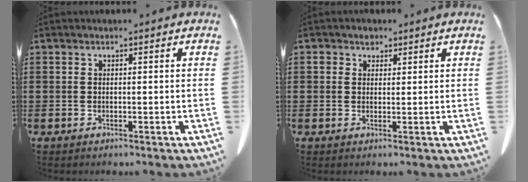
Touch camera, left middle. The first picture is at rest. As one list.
[{"total": 1.8, "force": [1.2, 1.2, 0.5], "torque": [-0.007, 0.000, 0.021]}]